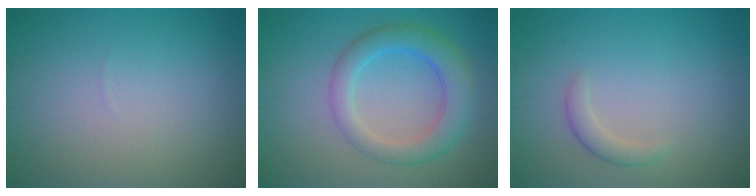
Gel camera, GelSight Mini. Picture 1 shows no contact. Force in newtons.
{"total": 4.7, "press": 4.7, "slide": 0.1}
{"total": 1.4, "press": 1.4, "slide": 0.1}